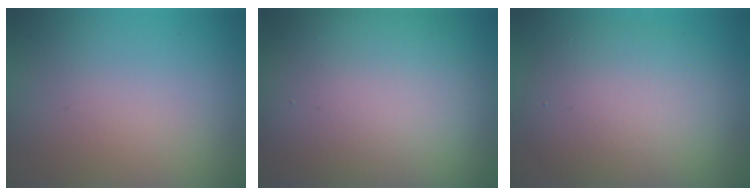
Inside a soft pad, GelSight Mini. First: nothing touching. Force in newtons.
{"total": 15.6, "press": 15.6, "slide": 1.5}
{"total": 7.1, "press": 7.1, "slide": 0.3}